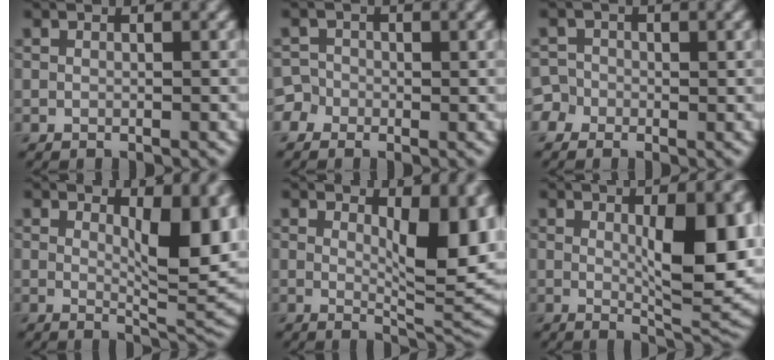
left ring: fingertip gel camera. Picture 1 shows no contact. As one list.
[{"total": 2.4, "force": [-1.2, 2.0, 0.4], "torque": [0.005, 0.006, -0.025]}, {"total": 2.3, "force": [-1.1, 1.9, 0.5], "torque": [0.002, 0.007, -0.022]}, {"total": 7.2, "force": [1.8, 2.5, 6.5], "torque": [-0.086, -0.010, 0.033]}, {"total": 7.9, "force": [1.8, 2.9, 7.2], "torque": [-0.095, -0.010, 0.034]}, {"total": 9.3, "force": [1.1, 2.6, 8.9], "torque": [-0.120, -0.012, 0.026]}]